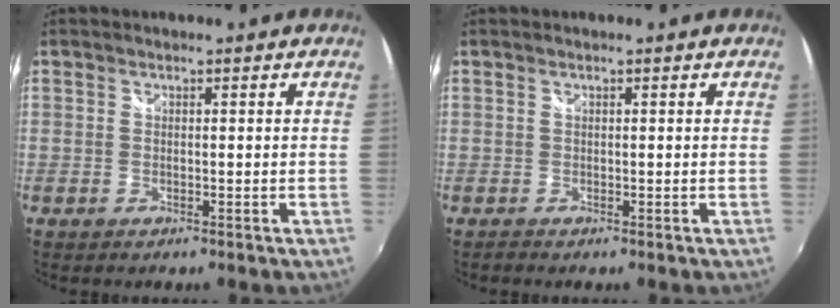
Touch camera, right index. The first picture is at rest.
{"total": 0.0}